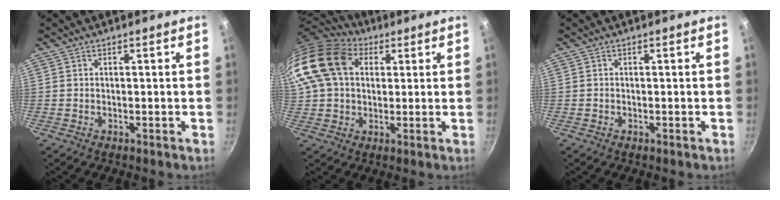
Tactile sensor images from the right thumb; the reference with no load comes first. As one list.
[{"total": 18.0, "force": [4.8, 13.1, 11.3], "torque": [-0.223, 0.027, 0.073]}, {"total": 0.0}]